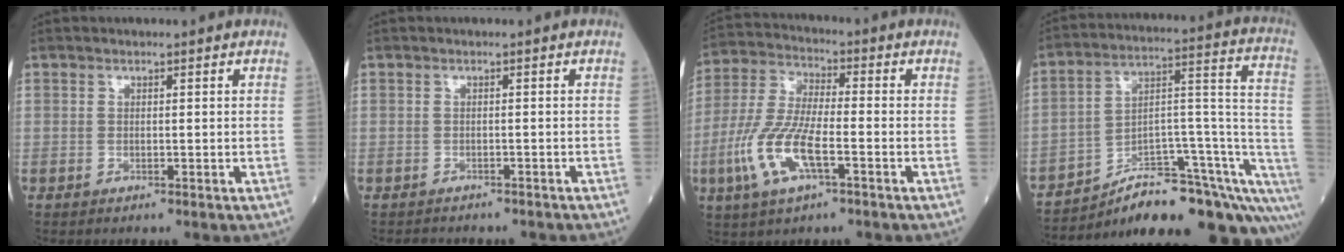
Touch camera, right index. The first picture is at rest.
{"total": 3.9, "force": [-3.4, 1.5, 1.0], "torque": [-0.019, -0.003, -0.039]}
{"total": 12.3, "force": [-4.4, 3.4, 11.0], "torque": [-0.245, -0.005, -0.084]}
{"total": 23.1, "force": [-18.6, 5.8, 12.3], "torque": [-0.090, 0.061, -0.263]}